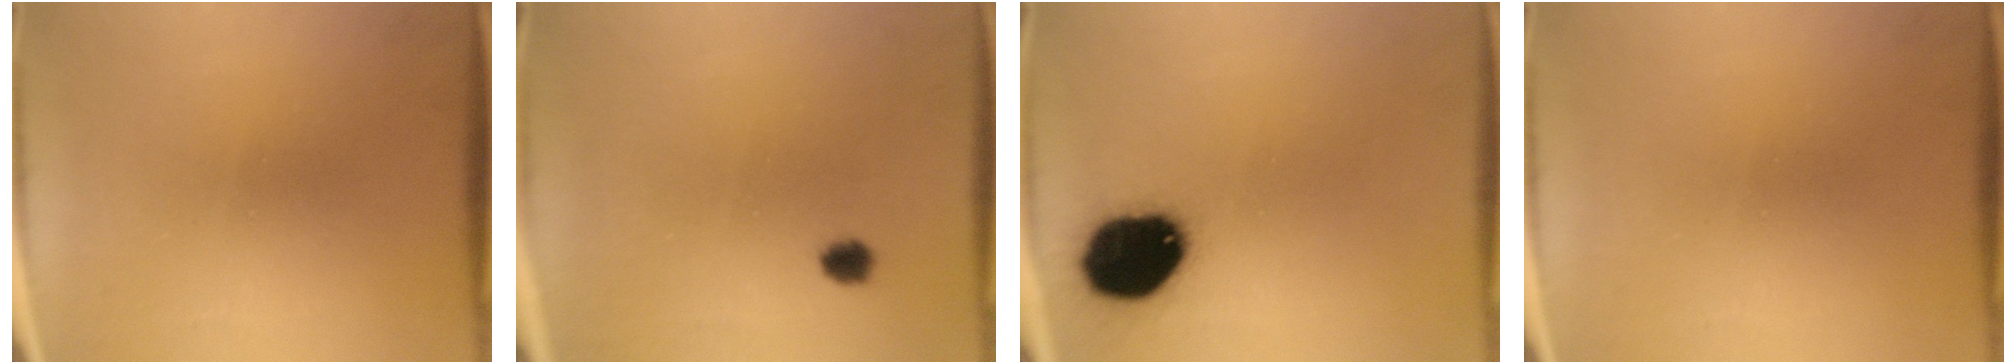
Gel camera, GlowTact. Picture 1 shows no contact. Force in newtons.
{"total": 2.1}
{"total": 17.2}
{"total": 0.0}